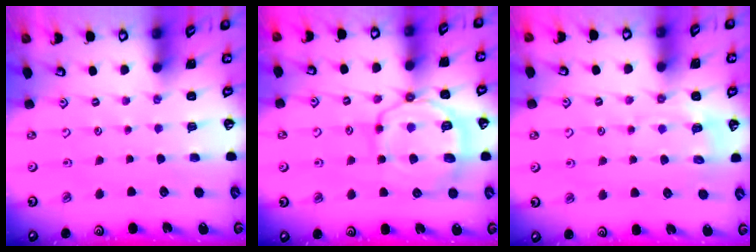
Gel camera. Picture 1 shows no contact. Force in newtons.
{"total": 12.3, "press": 12.2, "slide": 1.3}
{"total": 5.9, "press": 5.8, "slide": 1.0}